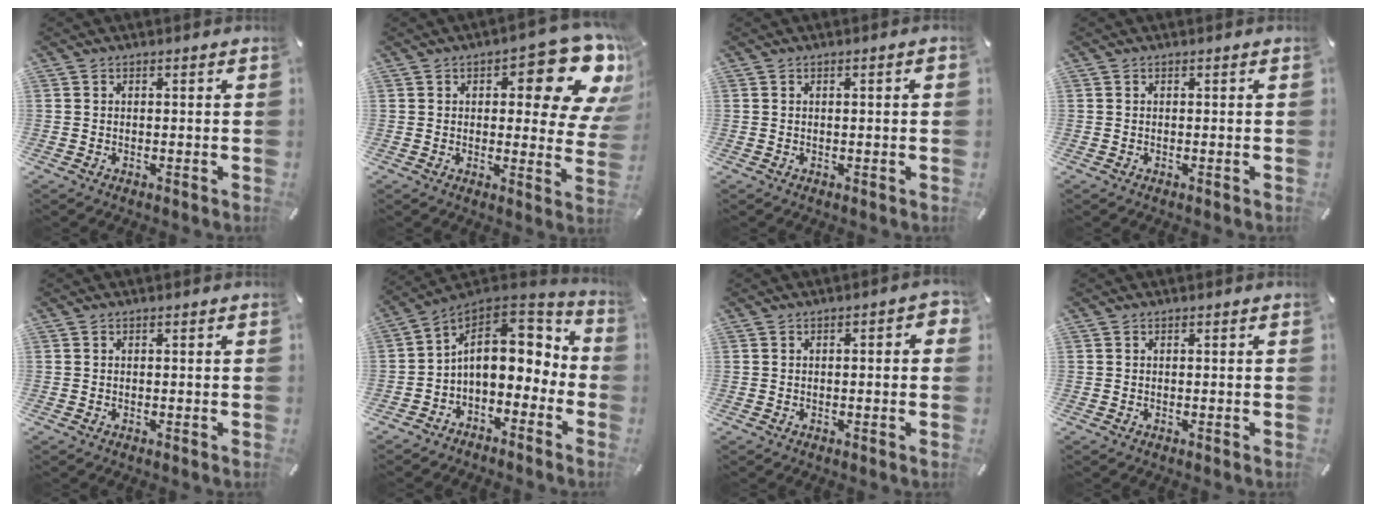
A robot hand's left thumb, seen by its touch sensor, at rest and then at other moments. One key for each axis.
{"total": 16.3, "fx": 7.6, "fy": 6.5, "fz": 12.9, "tx": -0.151, "ty": -0.060, "tz": 0.121}
{"total": 1.6, "fx": 0.2, "fy": 0.2, "fz": 1.5, "tx": -0.026, "ty": -0.001, "tz": 0.003}
{"total": 0.0}
{"total": 0.0}
{"total": 14.4, "fx": 1.9, "fy": 9.6, "fz": 10.5, "tx": -0.159, "ty": -0.010, "tz": 0.037}
{"total": 3.1, "fx": -0.1, "fy": 1.2, "fz": 2.8, "tx": -0.035, "ty": 0.002, "tz": -0.006}
{"total": 0.0}